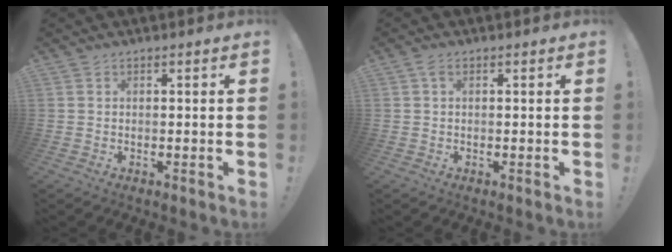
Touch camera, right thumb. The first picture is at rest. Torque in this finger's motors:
{"motor_torque": [0.44, 0.10, 0.51, -0.37, -0.03]}